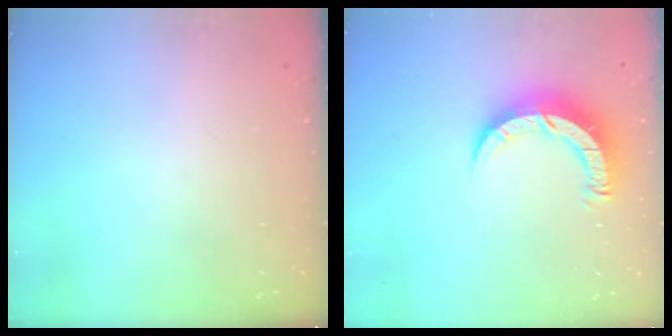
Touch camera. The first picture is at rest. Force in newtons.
{"total": 9.4, "press": 9.4, "slide": 0.7}